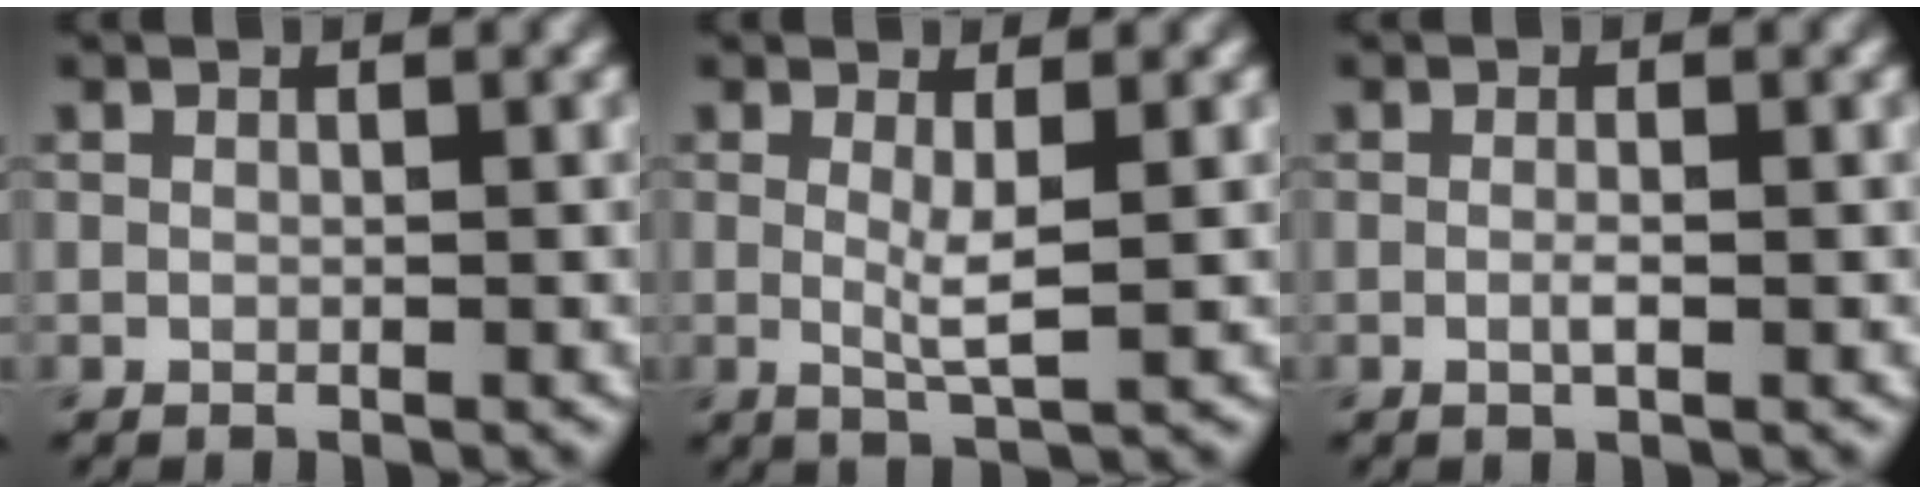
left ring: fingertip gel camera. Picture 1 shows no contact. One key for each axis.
{"total": 2.2, "fx": 0.2, "fy": 0.2, "fz": 2.2, "tx": -0.046, "ty": -0.012, "tz": 0.007}
{"total": 1.0, "fx": -0.4, "fy": 0.1, "fz": 0.9, "tx": -0.021, "ty": -0.005, "tz": -0.006}